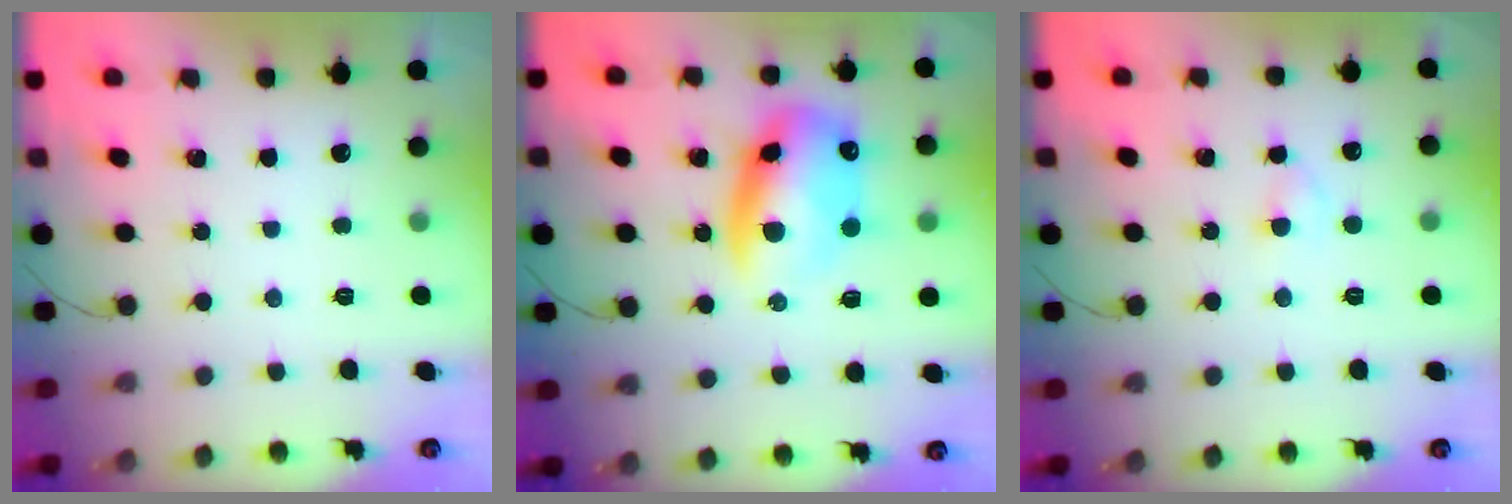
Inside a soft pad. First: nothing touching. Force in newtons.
{"total": 13.1, "press": 12.7, "slide": 3.2}
{"total": 2.3, "press": 2.0, "slide": 1.1}